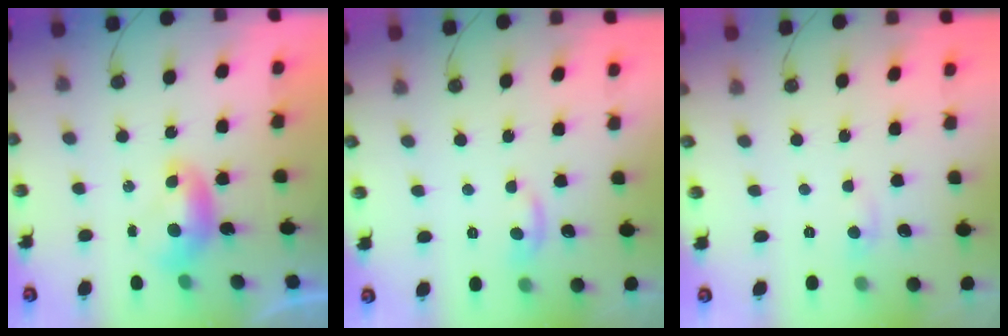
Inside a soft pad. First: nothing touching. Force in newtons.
{"total": 0.7, "press": 0.1, "slide": 0.7}
{"total": 0.8, "press": 0.4, "slide": 0.6}